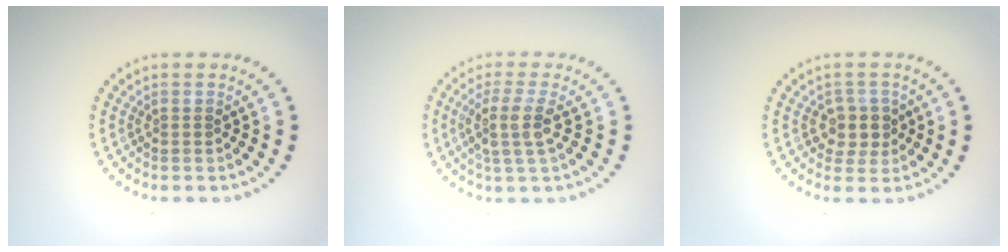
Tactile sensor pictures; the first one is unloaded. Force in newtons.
{"total": 3.1, "press": 2.4, "slide": 2.0}
{"total": 2.5, "press": 2.3, "slide": 1.1}